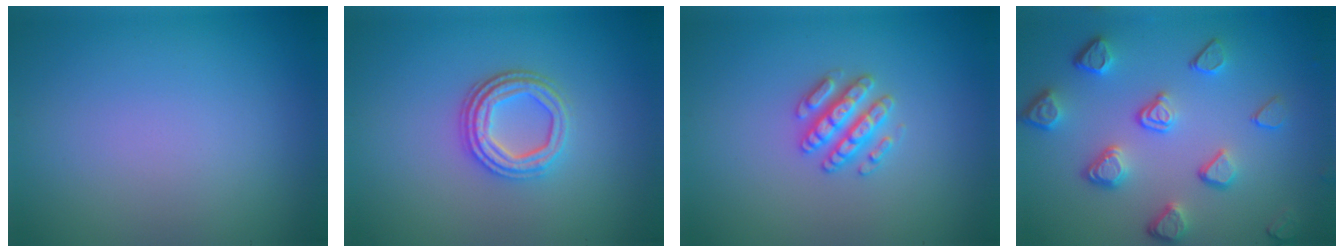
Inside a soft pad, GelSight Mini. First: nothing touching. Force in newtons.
{"total": 3.6, "press": 3.0, "slide": 2.0}
{"total": 2.9, "press": 2.8, "slide": 0.5}
{"total": 5.0, "press": 3.7, "slide": 3.3}